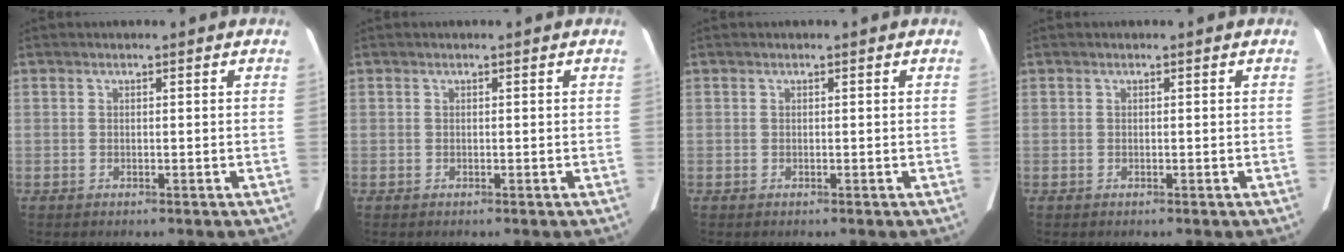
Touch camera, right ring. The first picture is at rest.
{"total": 0.0}
{"total": 0.0}
{"total": 0.0}